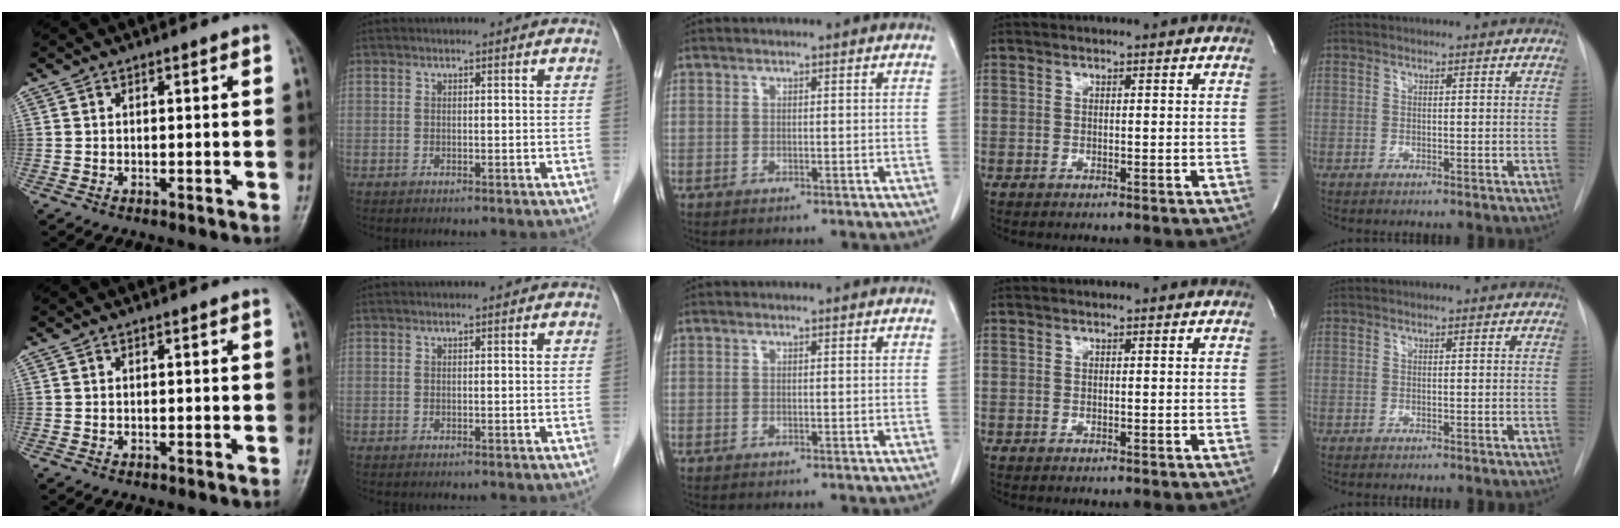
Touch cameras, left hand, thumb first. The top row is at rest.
{}